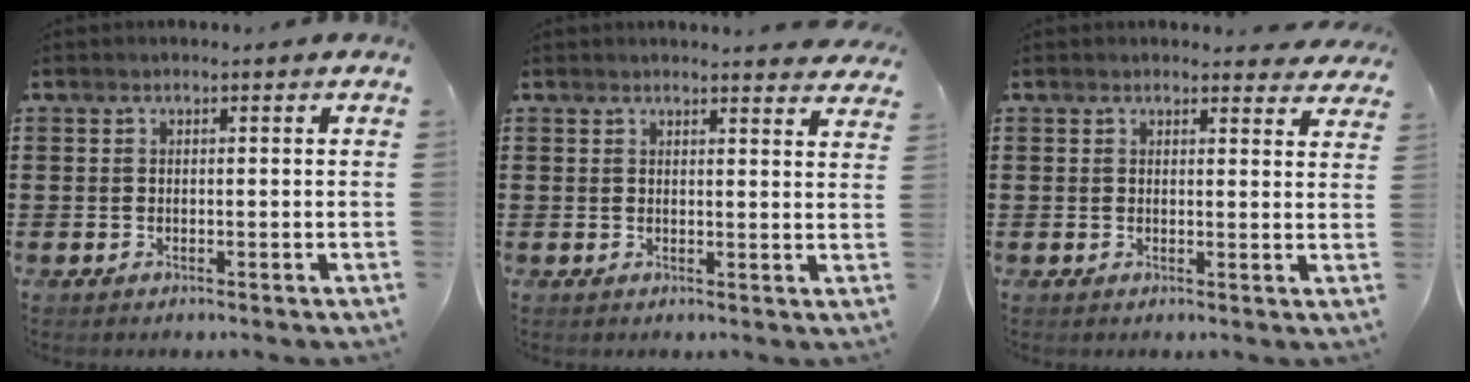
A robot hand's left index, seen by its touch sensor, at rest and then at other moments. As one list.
[{"total": 2.4, "force": [2.4, -0.2, 0.4], "torque": [-0.006, -0.011, 0.044]}, {"total": 2.0, "force": [2.0, 0.3, 0.3], "torque": [-0.003, -0.003, 0.036]}]